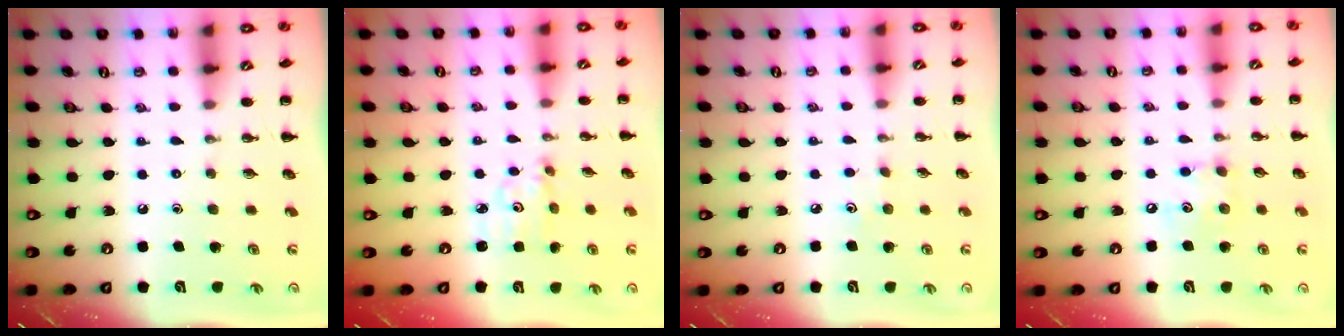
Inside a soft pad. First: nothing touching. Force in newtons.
{"total": 3.2, "press": 3.2, "slide": 0.1}
{"total": 2.8, "press": 2.7, "slide": 0.8}
{"total": 6.2, "press": 6.2, "slide": 0.6}